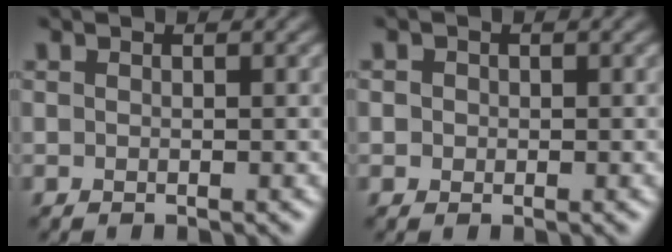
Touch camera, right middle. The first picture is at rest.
{"total": 0.8, "force": [0.1, 0.8, 0.2], "torque": [0.001, -0.002, -0.002]}